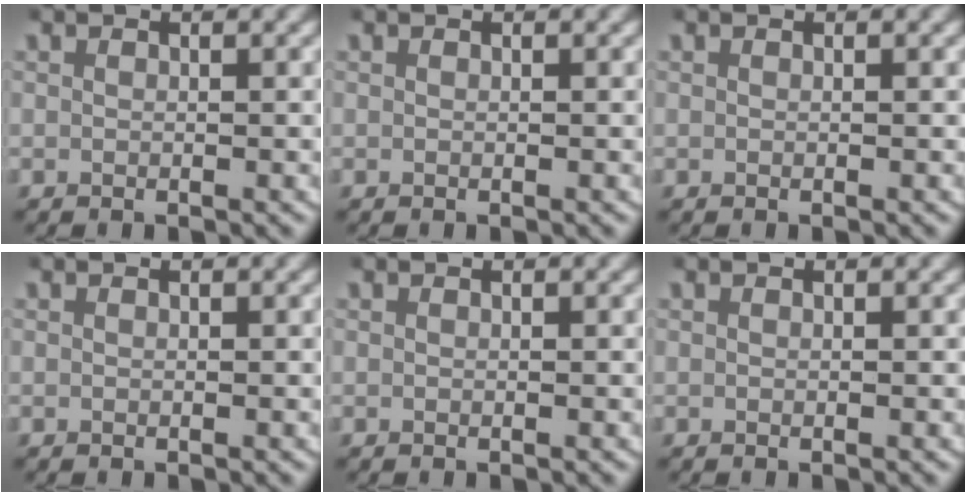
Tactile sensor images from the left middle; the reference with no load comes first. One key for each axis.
{"total": 0.0}
{"total": 0.0}
{"total": 0.0}
{"total": 0.0}
{"total": 0.0}